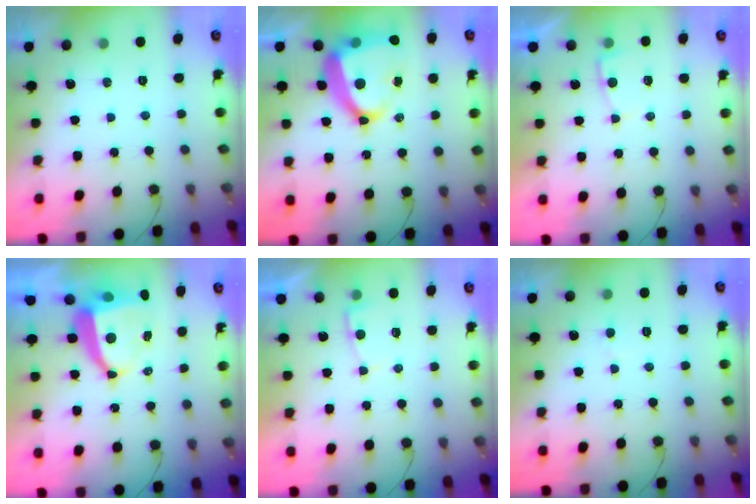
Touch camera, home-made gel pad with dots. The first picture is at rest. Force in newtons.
{"total": 17.2, "press": 17.0, "slide": 2.2}
{"total": 2.7, "press": 2.7, "slide": 0.4}
{"total": 8.2, "press": 8.2, "slide": 0.9}
{"total": 2.7, "press": 2.7, "slide": 0.4}
{"total": 2.1, "press": 2.1, "slide": 0.1}